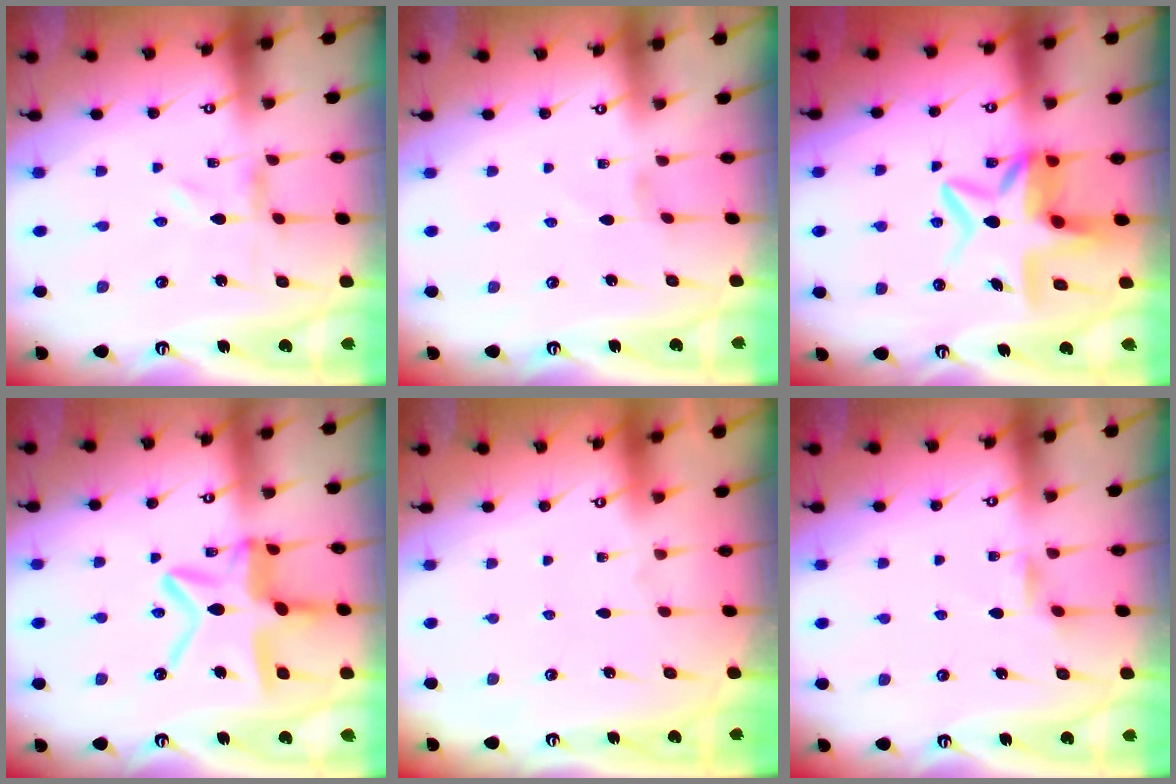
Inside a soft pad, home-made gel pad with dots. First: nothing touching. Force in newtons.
{"total": 0.6, "press": 0.6, "slide": 0.2}
{"total": 10.2, "press": 9.9, "slide": 2.5}
{"total": 15.0, "press": 14.9, "slide": 1.5}
{"total": 1.6, "press": 1.6, "slide": 0.2}
{"total": 2.4, "press": 2.3, "slide": 0.5}